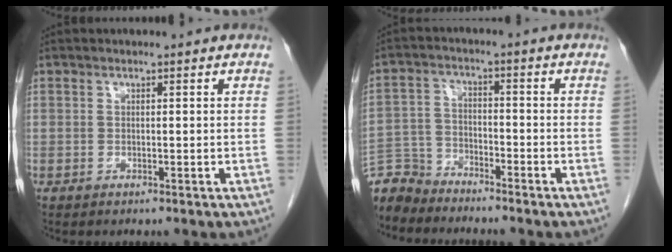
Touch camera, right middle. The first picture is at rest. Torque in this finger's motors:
{"motor_torque": [0.20, -0.21, 0.06, 0.00]}